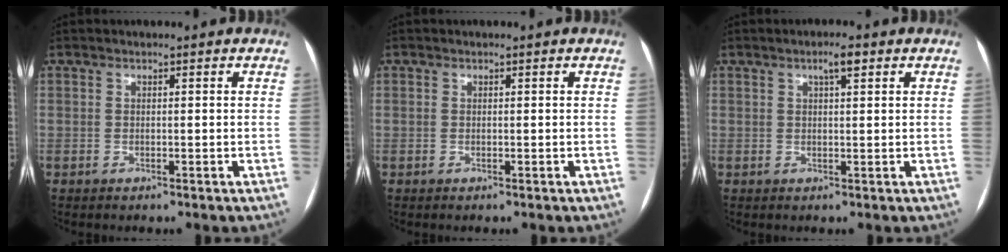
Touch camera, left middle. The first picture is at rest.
{"total": 0.0}
{"total": 2.5, "force": [1.3, 0.5, 2.0], "torque": [-0.035, 0.008, 0.020]}